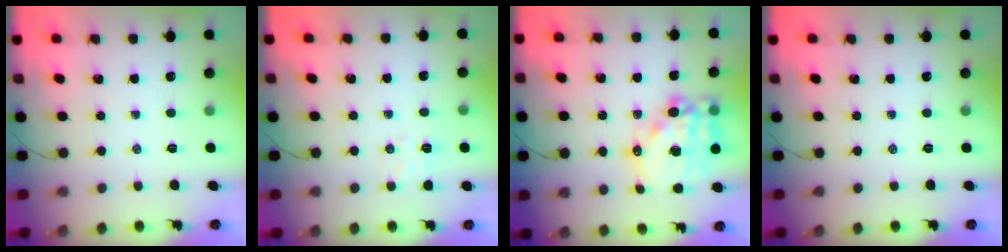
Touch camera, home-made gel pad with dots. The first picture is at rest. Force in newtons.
{"total": 5.2, "press": 5.0, "slide": 1.2}
{"total": 18.0, "press": 17.5, "slide": 3.9}
{"total": 0.0}